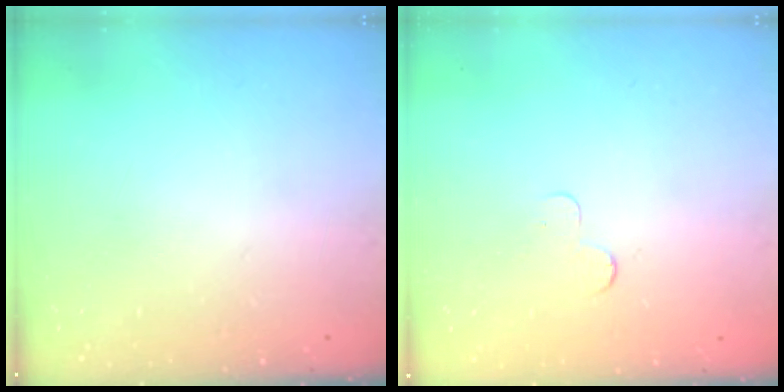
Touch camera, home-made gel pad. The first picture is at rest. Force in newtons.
{"total": 2.5, "press": 2.5, "slide": 0.2}